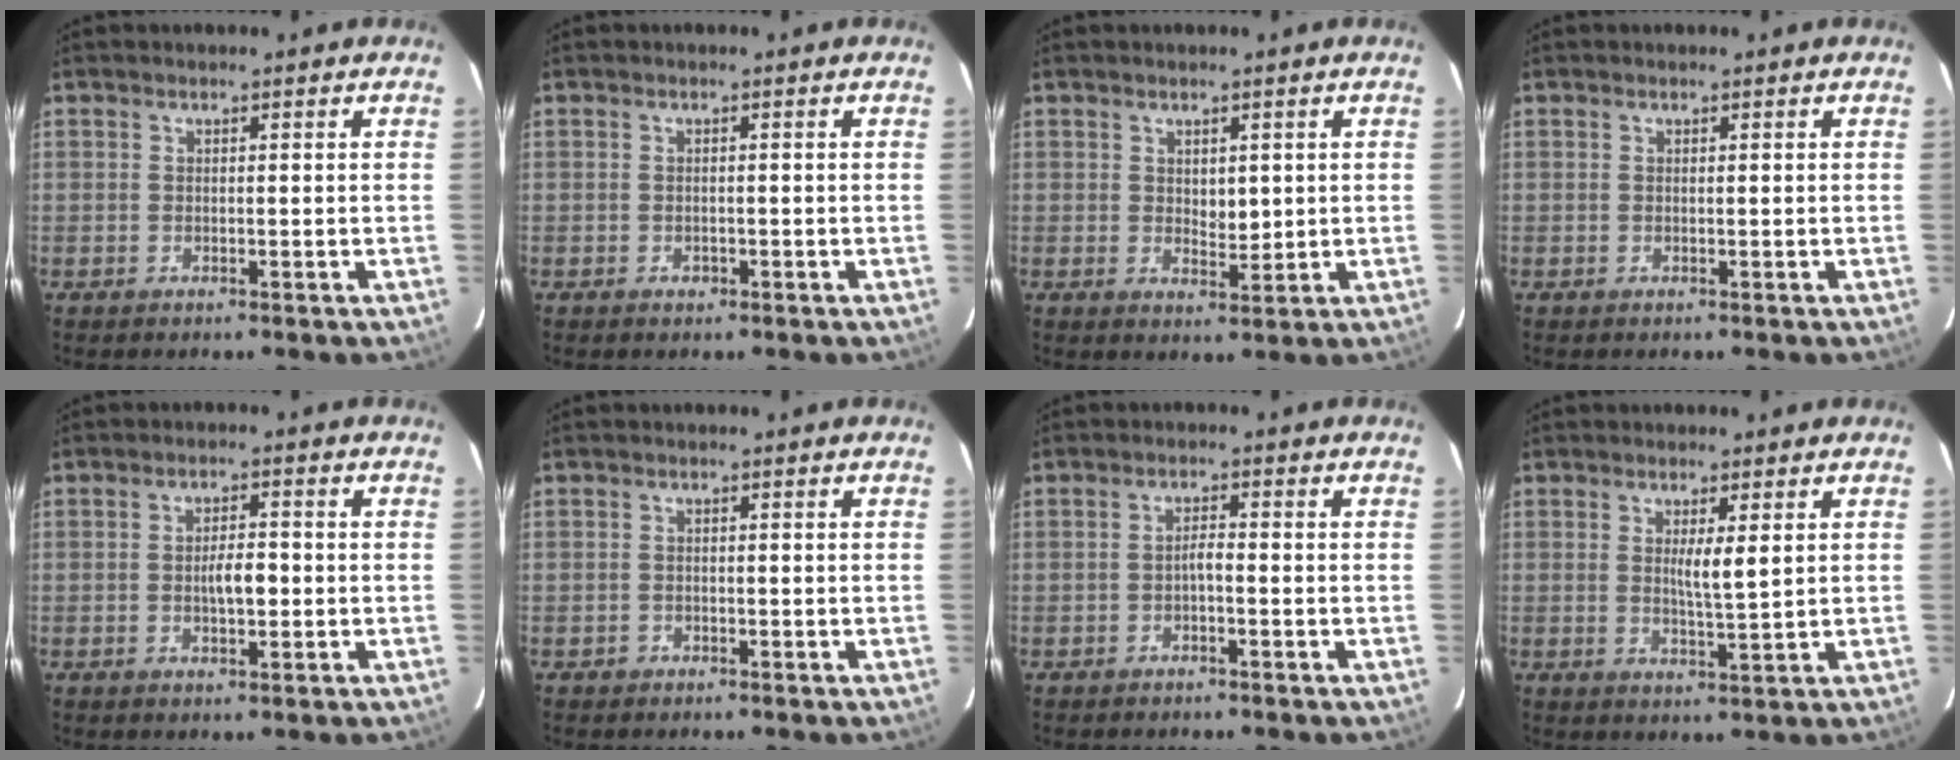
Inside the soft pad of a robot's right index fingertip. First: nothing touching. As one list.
[{"total": 0.8, "force": [-0.5, 0.5, 0.3], "torque": [-0.006, 0.001, -0.005]}, {"total": 2.7, "force": [0.6, 1.6, 2.2], "torque": [-0.030, -0.006, 0.014]}, {"total": 0.0}, {"total": 3.8, "force": [-0.5, 1.2, 3.5], "torque": [-0.061, 0.002, -0.007]}, {"total": 0.7, "force": [-0.4, 0.5, 0.0], "torque": [-0.008, 0.002, -0.007]}, {"total": 1.6, "force": [-0.6, 0.3, 1.4], "torque": [-0.023, 0.004, -0.013]}, {"total": 3.6, "force": [1.0, 0.2, 3.5], "torque": [-0.061, -0.009, 0.017]}]